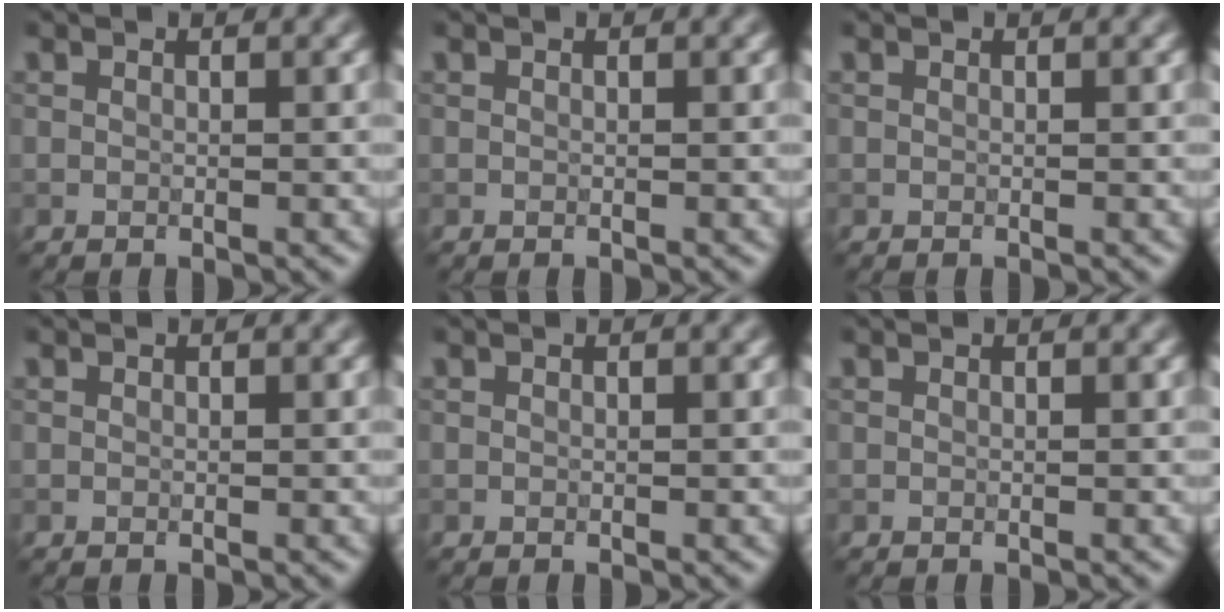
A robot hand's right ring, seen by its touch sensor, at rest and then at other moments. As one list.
[{"total": 0.0}, {"total": 0.0}, {"total": 0.0}, {"total": 0.0}, {"total": 0.0}]